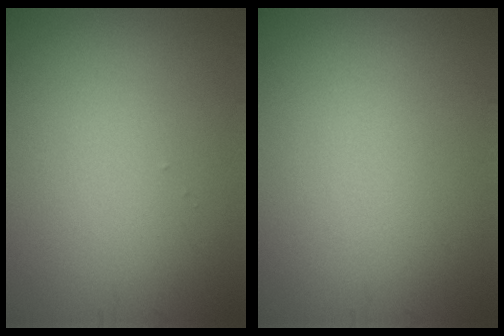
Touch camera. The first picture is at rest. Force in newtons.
{"total": 0.0}